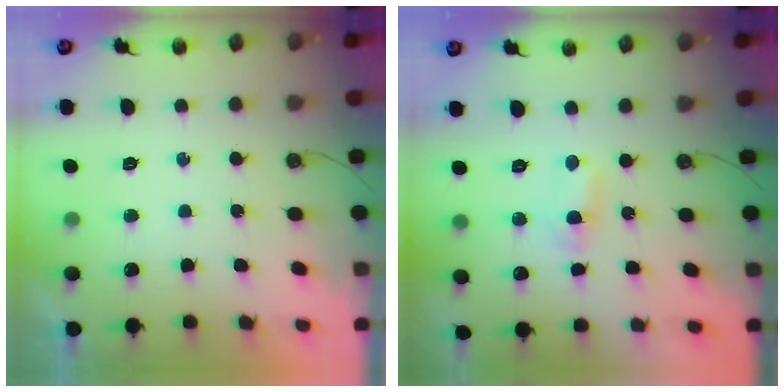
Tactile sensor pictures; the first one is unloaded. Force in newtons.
{"total": 1.5, "press": 1.3, "slide": 0.7}